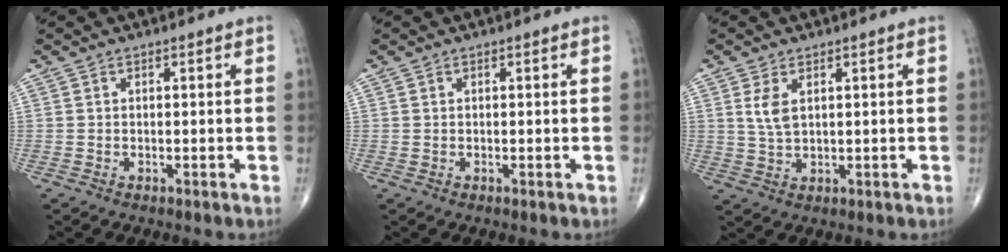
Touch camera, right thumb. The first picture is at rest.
{"total": 0.0}
{"total": 3.9, "force": [1.4, 2.0, 3.1], "torque": [-0.063, -0.003, 0.036]}